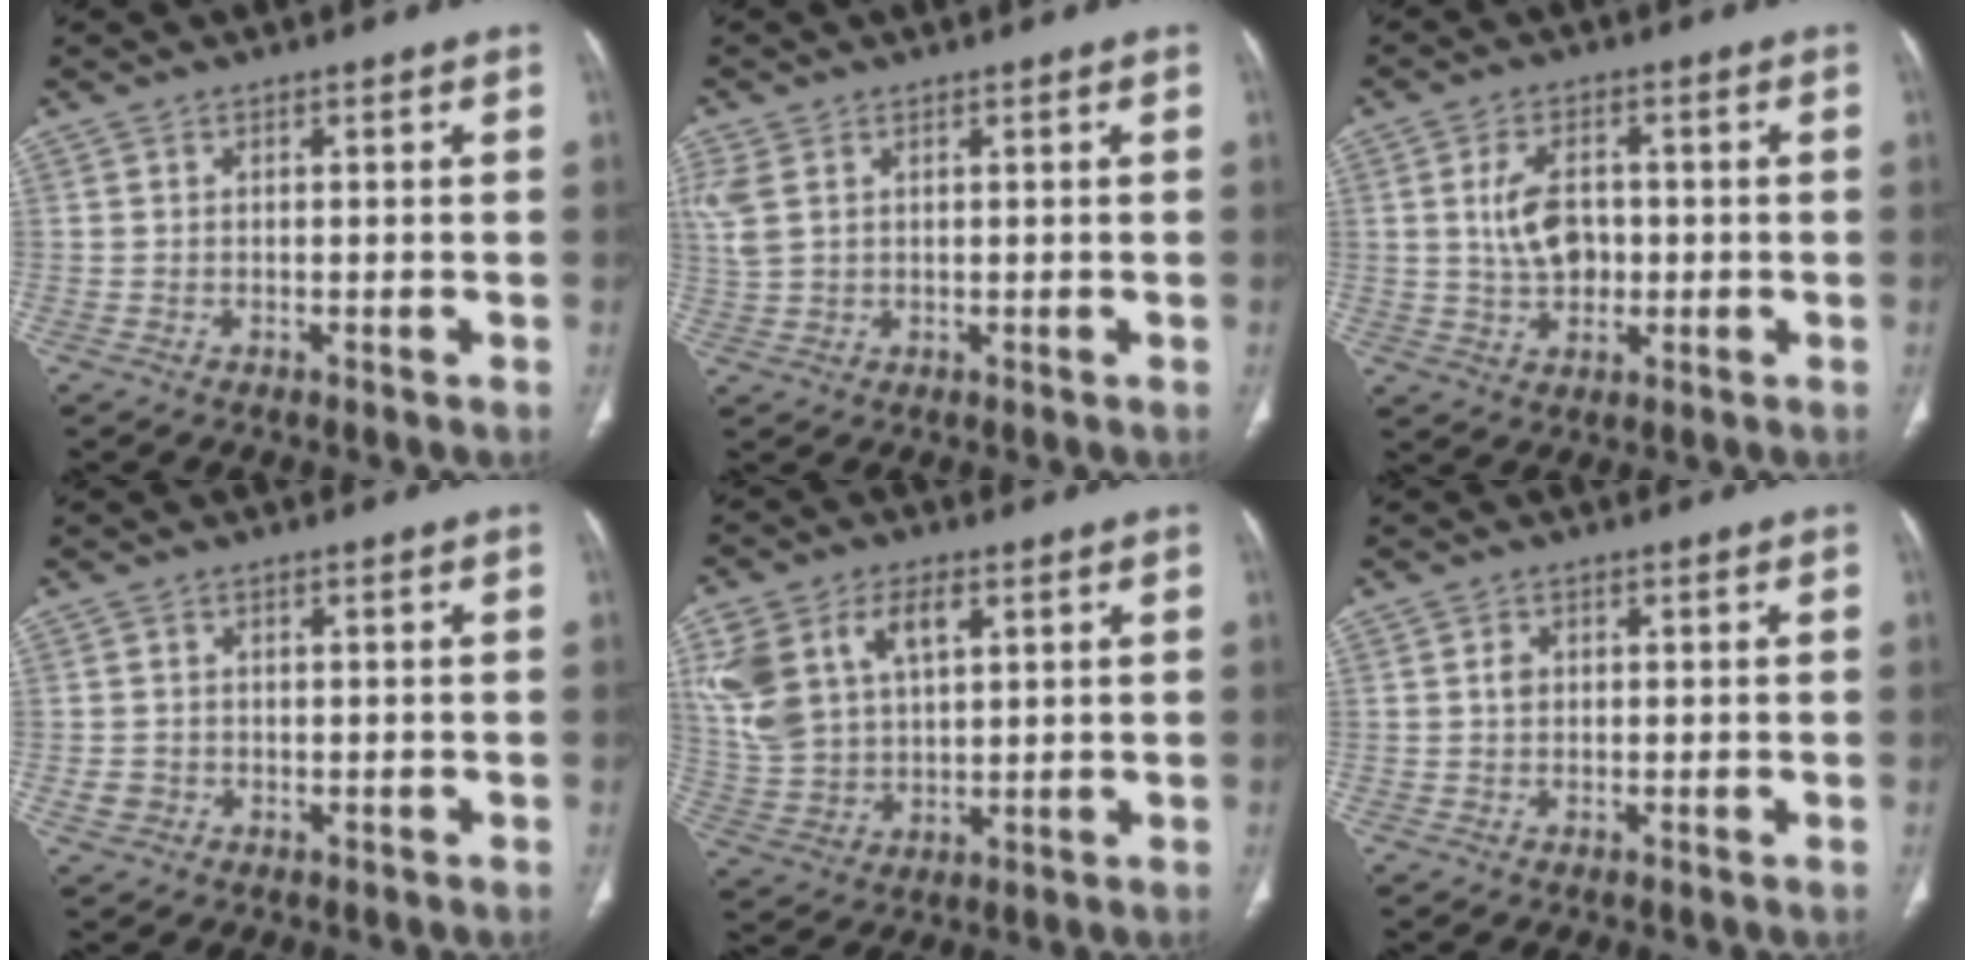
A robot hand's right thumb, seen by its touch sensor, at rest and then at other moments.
{"total": 5.2, "force": [1.9, 3.3, 3.5], "torque": [-0.101, 0.007, 0.048]}
{"total": 7.3, "force": [0.4, 4.9, 5.4], "torque": [-0.089, 0.004, 0.013]}
{"total": 2.2, "force": [-0.4, 2.0, 0.8], "torque": [-0.009, 0.007, -0.005]}
{"total": 14.7, "force": [5.6, 8.9, 10.3], "torque": [-0.207, -0.003, 0.119]}
{"total": 1.3, "force": [0.2, 1.1, 0.8], "torque": [-0.011, 0.004, 0.003]}